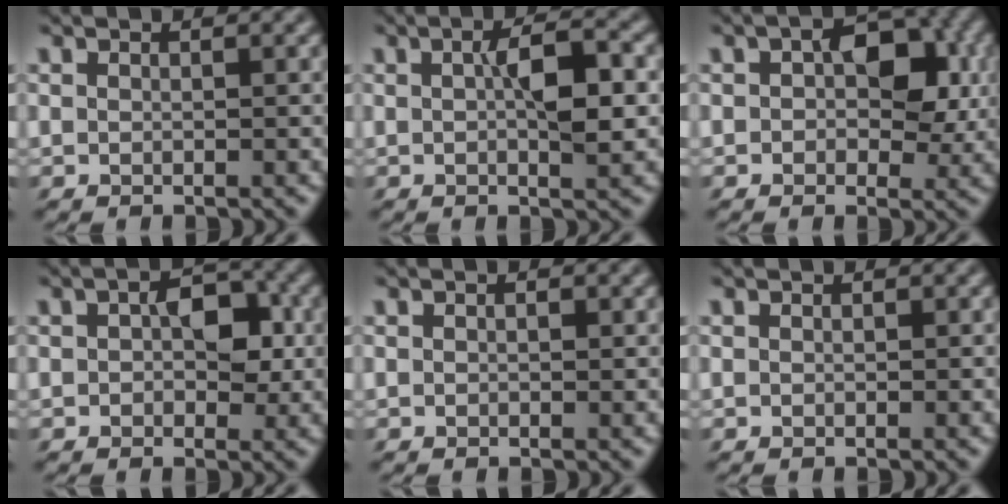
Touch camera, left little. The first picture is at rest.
{"total": 5.0, "force": [0.3, 2.1, 4.5], "torque": [-0.080, 0.005, 0.004]}
{"total": 8.3, "force": [0.7, 5.2, 6.5], "torque": [-0.108, 0.000, 0.010]}
{"total": 5.4, "force": [0.1, 3.4, 4.2], "torque": [-0.067, 0.004, -0.001]}
{"total": 0.7, "force": [-0.1, 0.5, 0.5], "torque": [-0.006, -0.001, 0.000]}
{"total": 0.6, "force": [-0.1, 0.5, 0.2], "torque": [-0.005, -0.001, -0.001]}